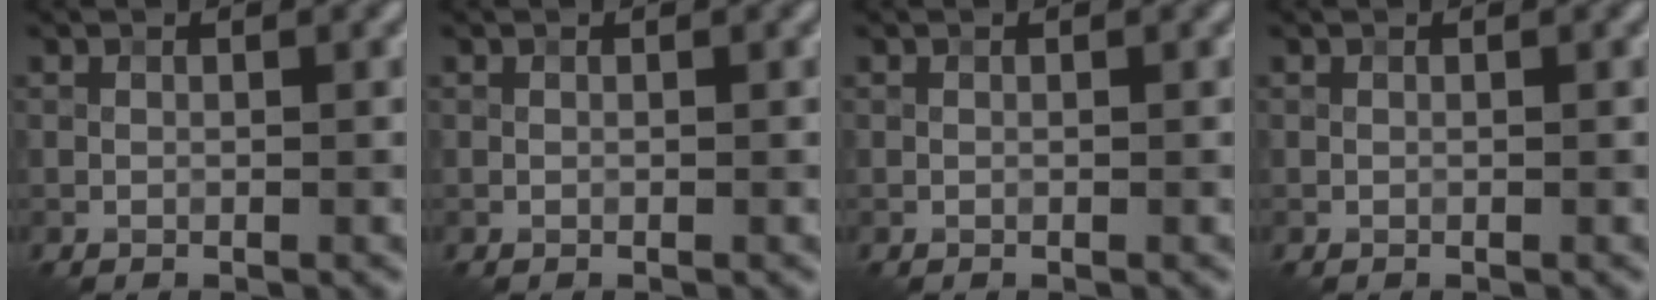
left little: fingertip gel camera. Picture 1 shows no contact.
{"total": 0.0}
{"total": 0.0}
{"total": 0.0}